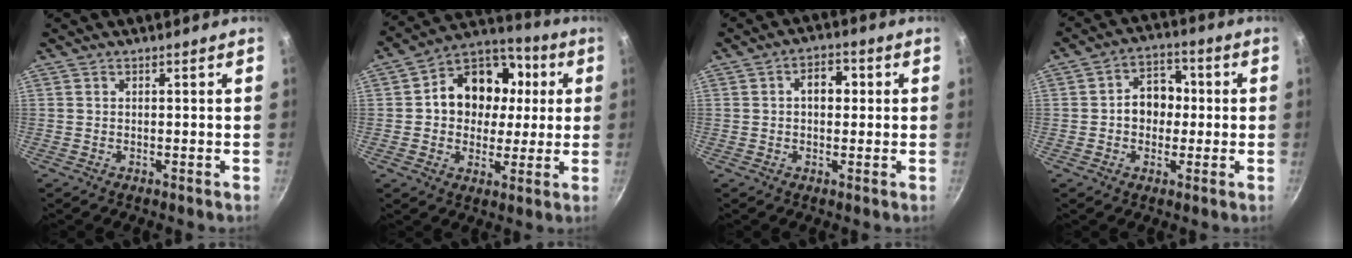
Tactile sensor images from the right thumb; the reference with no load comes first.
{"total": 16.0, "force": [2.1, 12.3, 10.0], "torque": [-0.095, 0.021, 0.024]}
{"total": 5.1, "force": [0.7, 3.4, 3.8], "torque": [-0.038, 0.014, 0.004]}
{"total": 8.0, "force": [0.0, 6.2, 5.1], "torque": [-0.046, 0.020, -0.009]}